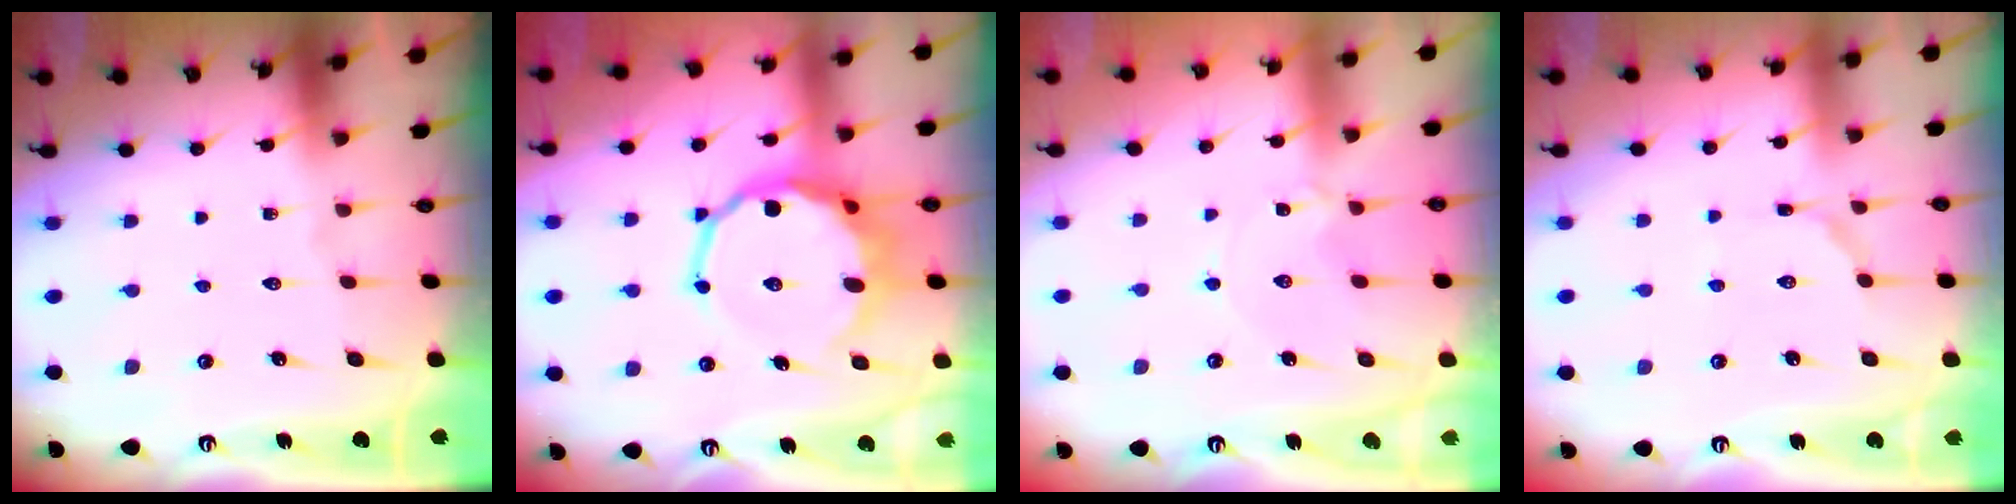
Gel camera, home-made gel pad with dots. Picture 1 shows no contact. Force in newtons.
{"total": 12.9, "press": 12.4, "slide": 3.7}
{"total": 0.0}
{"total": 3.5, "press": 3.5, "slide": 0.4}